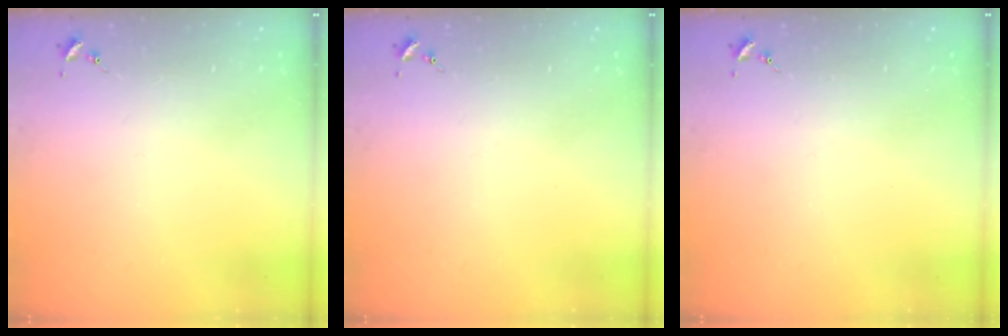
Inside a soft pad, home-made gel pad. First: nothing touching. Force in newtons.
{"total": 0.0}
{"total": 0.0}